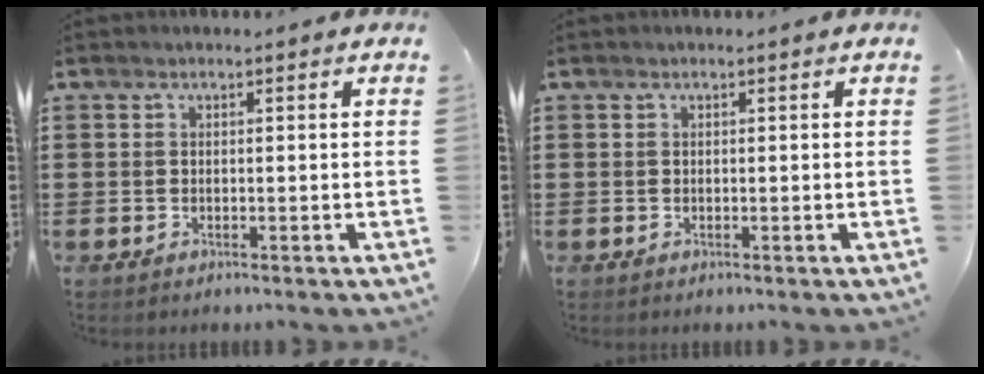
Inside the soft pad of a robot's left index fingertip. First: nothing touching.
{"total": 0.0}